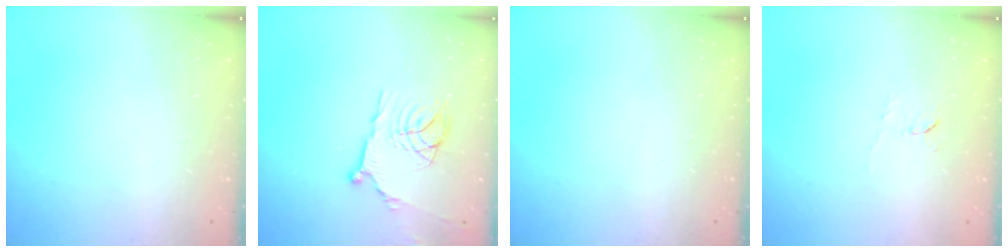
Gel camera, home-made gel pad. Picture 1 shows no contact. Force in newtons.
{"total": 14.7, "press": 14.7, "slide": 1.6}
{"total": 0.0}
{"total": 5.4, "press": 5.3, "slide": 0.7}